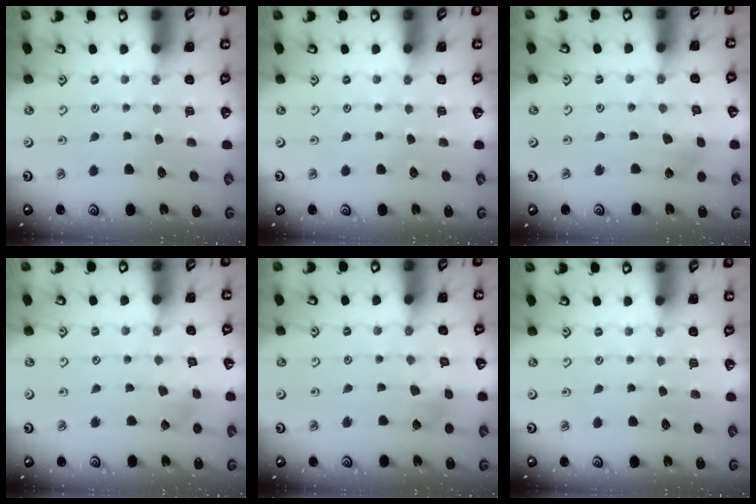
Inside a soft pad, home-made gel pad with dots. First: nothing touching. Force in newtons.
{"total": 0.0}
{"total": 2.8, "press": 2.8, "slide": 0.4}
{"total": 1.9, "press": 1.9, "slide": 0.2}
{"total": 3.4, "press": 3.4, "slide": 0.5}
{"total": 0.0}